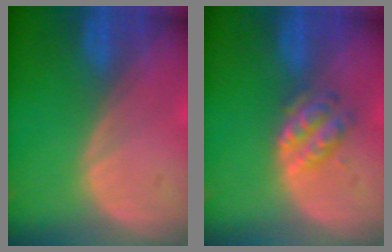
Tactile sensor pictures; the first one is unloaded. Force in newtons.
{"total": 4.9, "press": 4.3, "slide": 2.3}